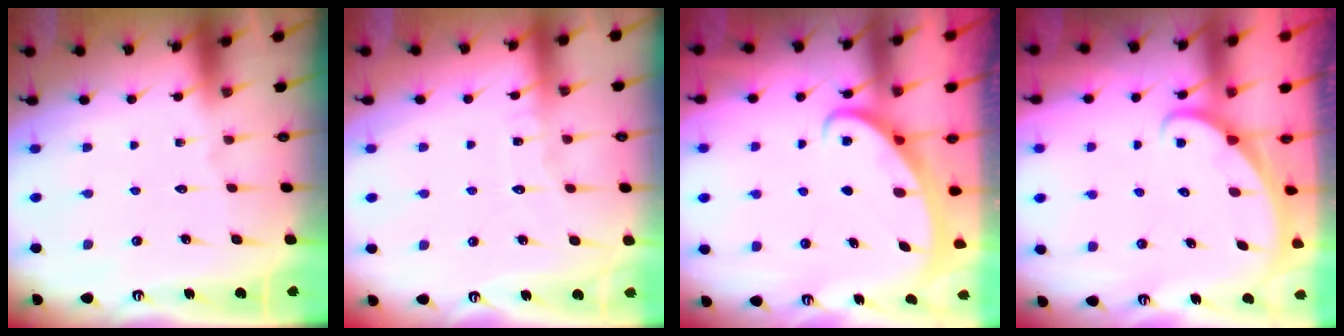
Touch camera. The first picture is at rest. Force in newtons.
{"total": 4.6, "press": 4.5, "slide": 0.4}
{"total": 2.6, "press": 2.6, "slide": 0.3}
{"total": 2.0, "press": 2.0, "slide": 0.0}